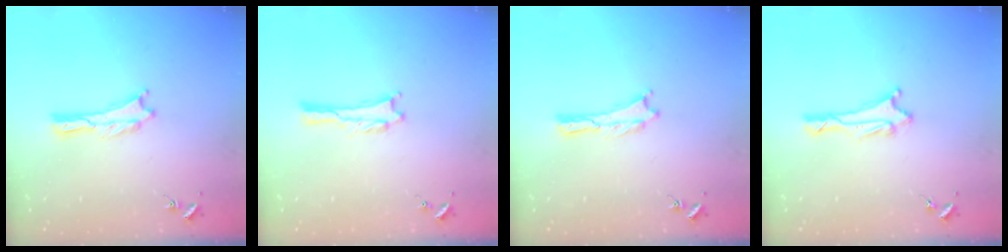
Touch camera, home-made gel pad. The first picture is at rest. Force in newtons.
{"total": 0.6, "press": 0.6, "slide": 0.1}
{"total": 0.0}
{"total": 2.0, "press": 1.8, "slide": 0.8}